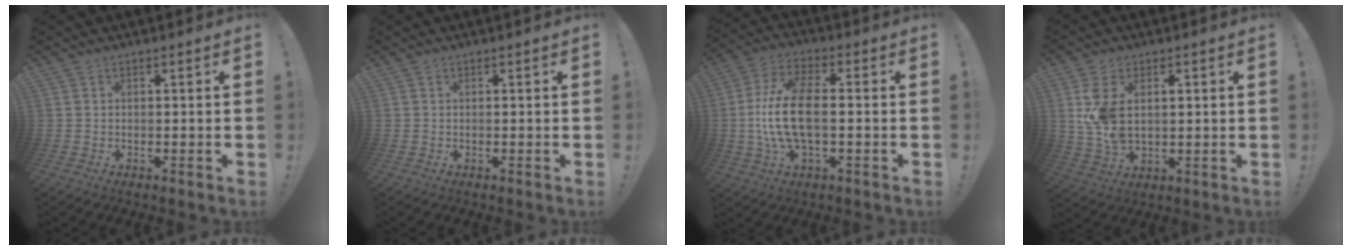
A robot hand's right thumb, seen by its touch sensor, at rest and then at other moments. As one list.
[{"total": 0.0}, {"total": 14.2, "force": [-0.9, 6.3, 12.7], "torque": [-0.264, 0.001, -0.017]}, {"total": 9.1, "force": [2.5, 5.4, 6.9], "torque": [-0.126, -0.019, 0.042]}]